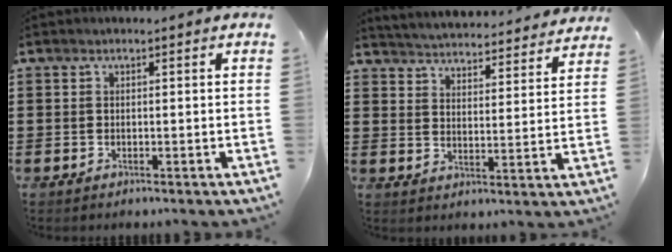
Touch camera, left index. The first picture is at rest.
{"total": 4.0, "force": [4.0, -0.5, -0.1], "torque": [-0.022, -0.038, 0.064]}